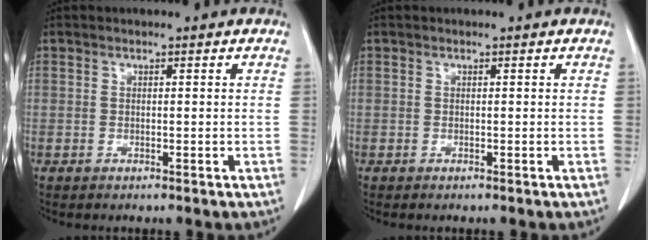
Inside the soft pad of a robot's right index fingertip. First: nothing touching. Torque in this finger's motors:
{"motor_torque": [0.01, 0.00, -0.17, -0.03]}